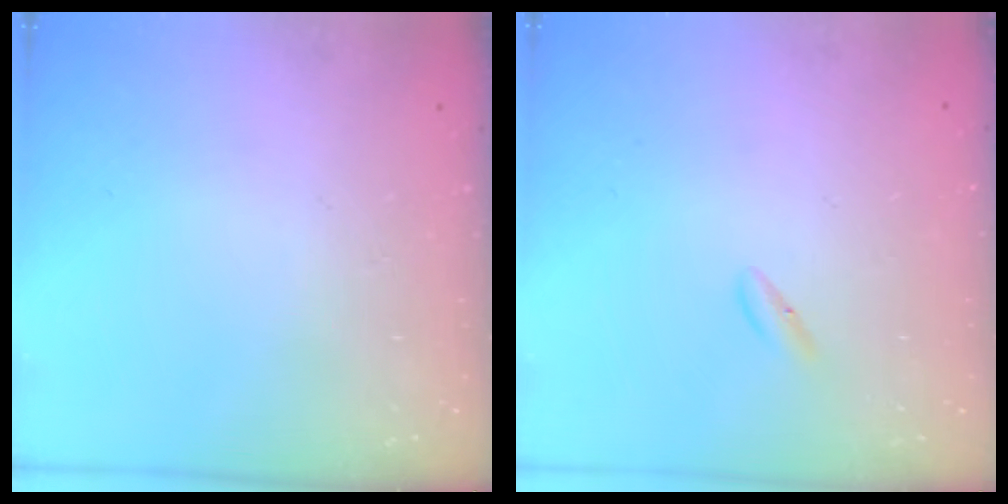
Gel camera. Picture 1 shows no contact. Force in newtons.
{"total": 2.0, "press": 1.8, "slide": 0.7}